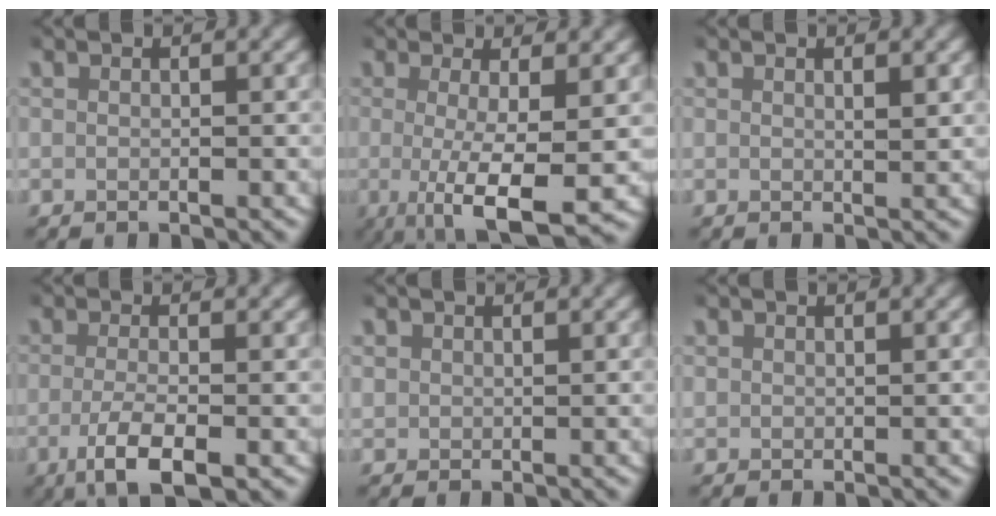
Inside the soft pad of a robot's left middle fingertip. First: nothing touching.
{"total": 6.7, "force": [-2.1, 1.9, 6.0], "torque": [-0.115, -0.033, -0.014]}
{"total": 0.9, "force": [0.8, 0.0, 0.2], "torque": [0.001, -0.006, 0.017]}
{"total": 4.9, "force": [-2.2, 1.6, 4.1], "torque": [-0.078, -0.023, -0.023]}
{"total": 1.5, "force": [0.7, 1.3, 0.1], "torque": [-0.013, -0.007, 0.017]}
{"total": 1.0, "force": [0.6, 0.8, -0.1], "torque": [-0.003, -0.004, 0.013]}